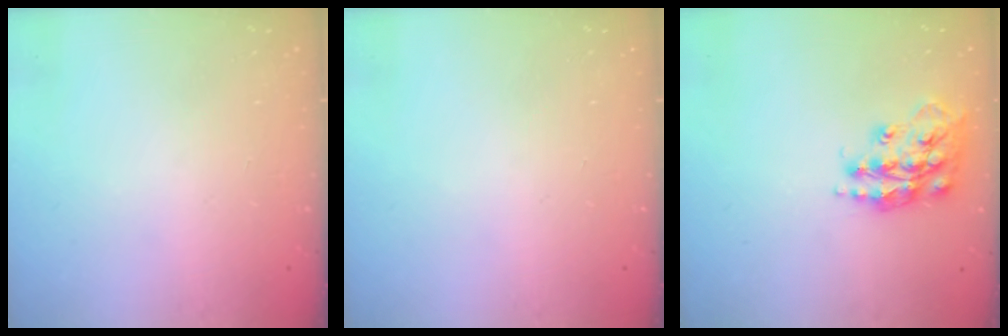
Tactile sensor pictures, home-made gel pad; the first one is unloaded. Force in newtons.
{"total": 0.0}
{"total": 16.0, "press": 16.0, "slide": 1.2}